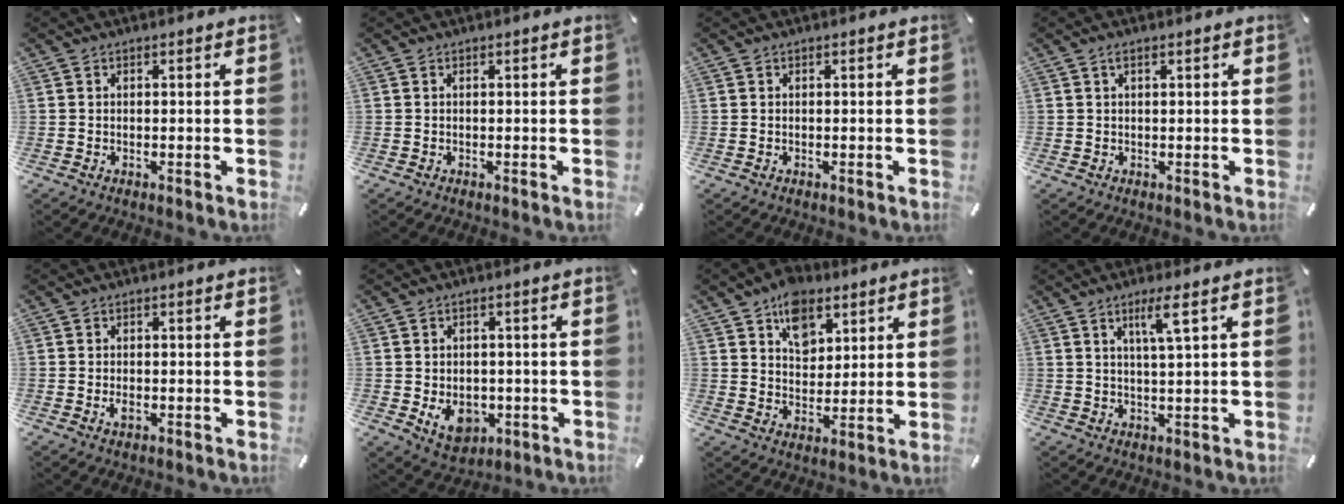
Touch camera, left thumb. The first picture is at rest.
{"total": 0.0}
{"total": 0.0}
{"total": 1.2, "force": [0.5, 0.5, 0.9], "torque": [-0.019, 0.002, 0.009]}
{"total": 1.6, "force": [-0.5, 0.9, 1.2], "torque": [-0.023, 0.000, -0.009]}
{"total": 7.5, "force": [-1.9, 6.0, 4.0], "torque": [-0.052, 0.002, -0.033]}
{"total": 9.8, "force": [5.5, 7.0, 4.1], "torque": [-0.049, -0.027, 0.096]}
{"total": 5.6, "force": [2.7, 0.1, 4.9], "torque": [-0.095, -0.003, 0.040]}